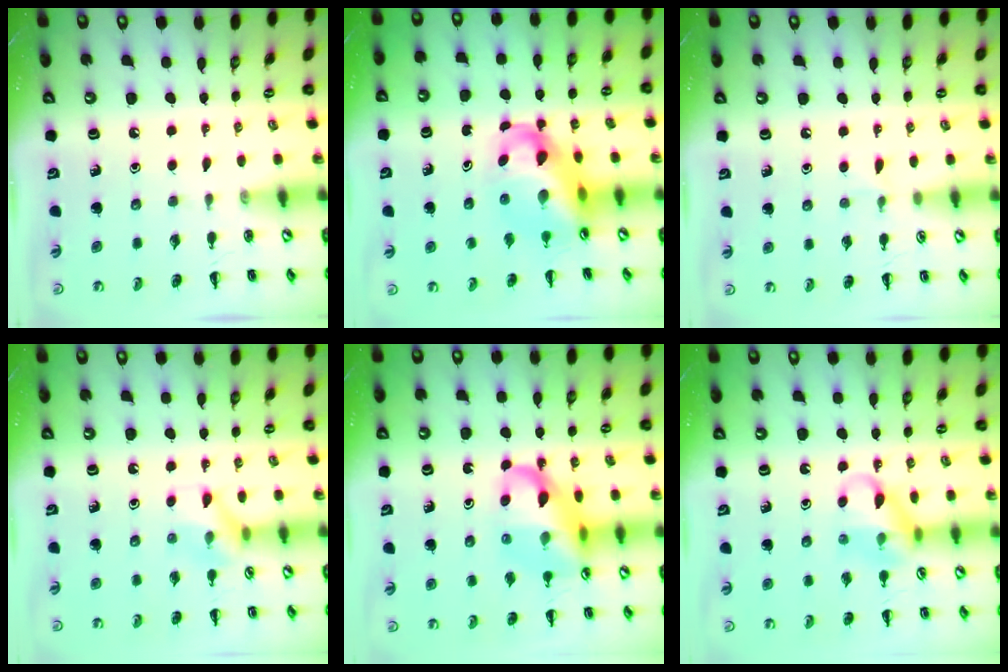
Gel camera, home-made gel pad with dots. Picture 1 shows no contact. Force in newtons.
{"total": 11.8, "press": 11.4, "slide": 3.0}
{"total": 4.5, "press": 4.2, "slide": 1.5}
{"total": 9.3, "press": 9.2, "slide": 1.3}
{"total": 18.1, "press": 17.7, "slide": 3.6}
{"total": 12.7, "press": 12.5, "slide": 1.8}